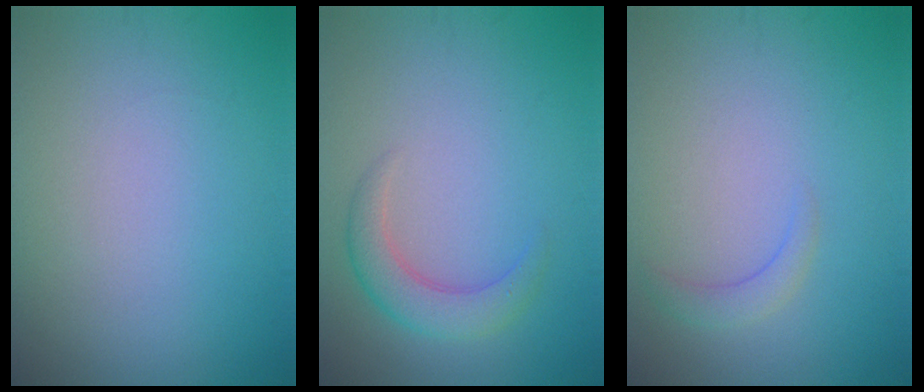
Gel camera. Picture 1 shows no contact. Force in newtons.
{"total": 3.0, "press": 3.0, "slide": 0.1}
{"total": 1.4, "press": 1.3, "slide": 0.3}